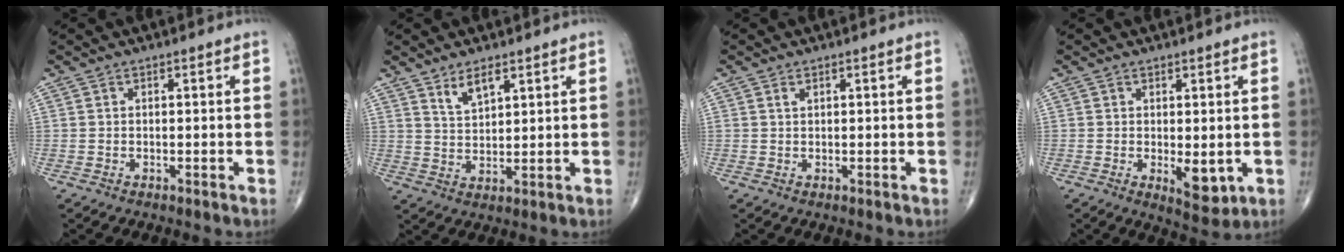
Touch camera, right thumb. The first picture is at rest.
{"total": 4.8, "force": [3.2, 1.8, 3.0], "torque": [-0.049, -0.023, 0.065]}
{"total": 0.7, "force": [0.4, 0.3, 0.4], "torque": [-0.005, 0.002, 0.011]}
{"total": 5.3, "force": [-0.7, 2.4, 4.7], "torque": [-0.054, -0.014, -0.001]}